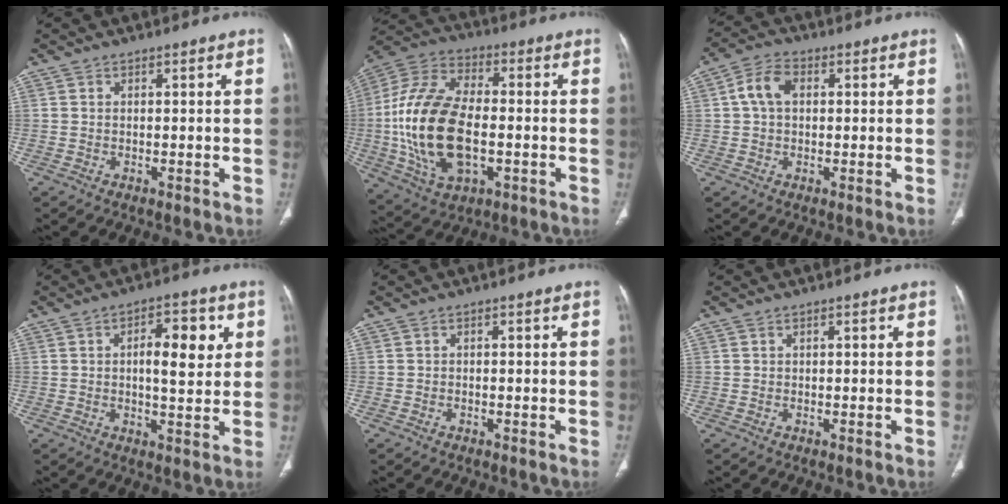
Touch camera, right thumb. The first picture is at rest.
{"total": 22.5, "force": [-2.6, 12.3, 18.7], "torque": [-0.382, 0.013, -0.042]}
{"total": 6.0, "force": [1.0, 4.0, 4.3], "torque": [-0.084, 0.018, 0.012]}
{"total": 8.6, "force": [2.2, 3.5, 7.5], "torque": [-0.087, -0.007, 0.028]}
{"total": 0.0}
{"total": 0.0}